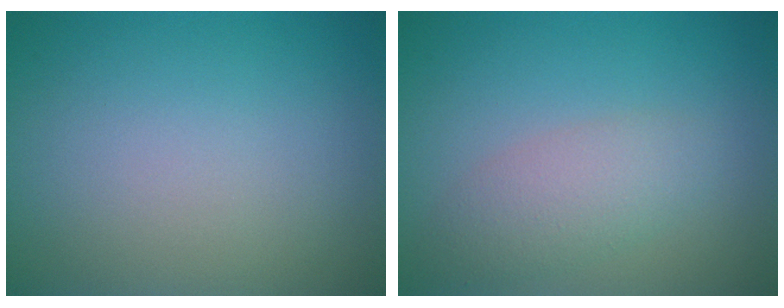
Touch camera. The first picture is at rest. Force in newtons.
{"total": 3.0, "press": 3.0, "slide": 0.1}